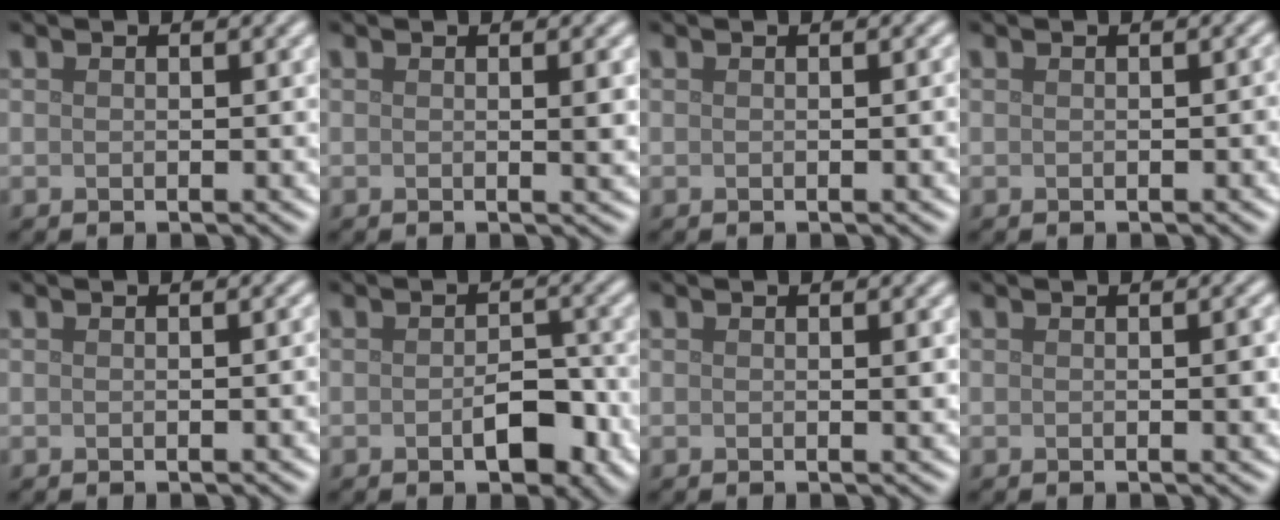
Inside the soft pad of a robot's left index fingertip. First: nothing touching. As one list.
[{"total": 1.6, "force": [0.1, 0.3, 1.6], "torque": [-0.017, 0.000, -0.002]}, {"total": 1.4, "force": [0.0, 0.3, 1.3], "torque": [-0.013, 0.003, -0.002]}, {"total": 0.7, "force": [-0.3, 0.1, 0.6], "torque": [-0.008, 0.003, -0.001]}, {"total": 1.0, "force": [-0.1, 0.2, 0.9], "torque": [-0.007, 0.003, -0.002]}, {"total": 3.5, "force": [-1.3, 1.7, 2.7], "torque": [-0.037, 0.000, -0.015]}, {"total": 0.6, "force": [0.0, 0.0, 0.6], "torque": [-0.006, -0.001, 0.000]}, {"total": 1.2, "force": [0.0, 0.2, 1.2], "torque": [-0.015, 0.000, 0.000]}]